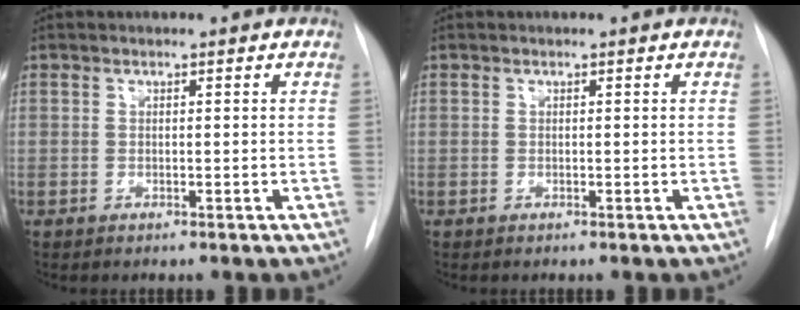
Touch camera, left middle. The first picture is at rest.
{"total": 0.0}